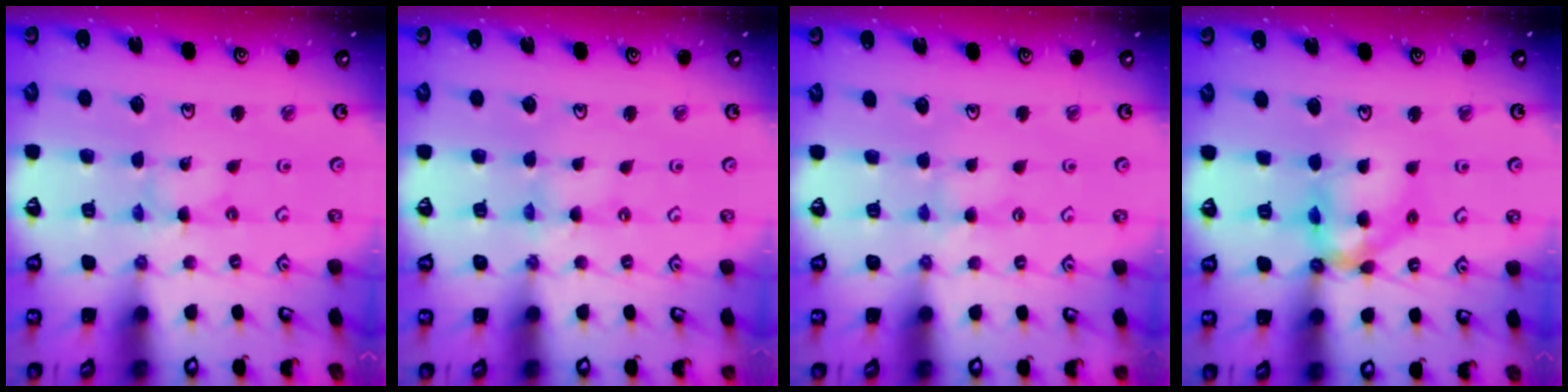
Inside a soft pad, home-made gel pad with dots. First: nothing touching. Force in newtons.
{"total": 0.0}
{"total": 1.8, "press": 1.8, "slide": 0.4}
{"total": 12.4, "press": 12.3, "slide": 1.5}